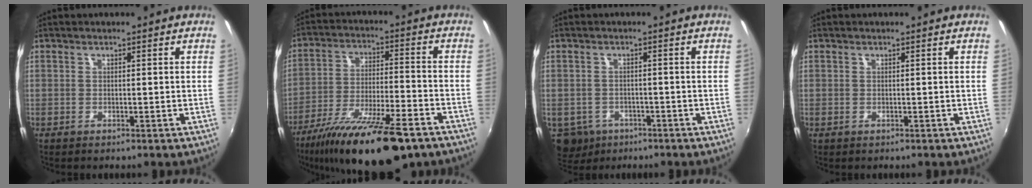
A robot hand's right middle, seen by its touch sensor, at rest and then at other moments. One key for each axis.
{"total": 22.3, "fx": -16.2, "fy": 5.2, "fz": 14.5, "tx": -0.264, "ty": -0.048, "tz": -0.255}
{"total": 7.3, "fx": -3.7, "fy": 5.7, "fz": 2.6, "tx": -0.073, "ty": -0.015, "tz": -0.050}
{"total": 0.7, "fx": 0.1, "fy": -0.2, "fz": -0.7, "tx": 0.012, "ty": 0.001, "tz": 0.001}